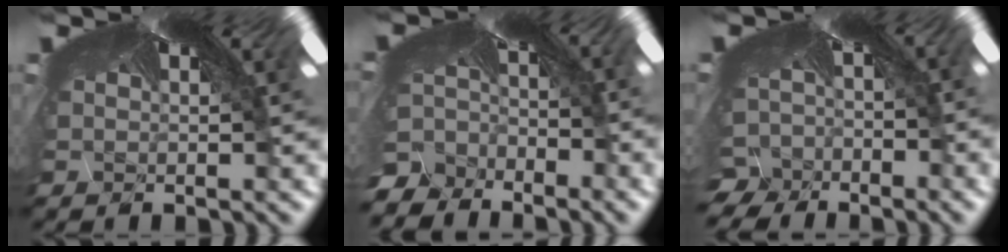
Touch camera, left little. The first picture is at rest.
{"total": 12.0, "force": [-11.7, 2.3, 0.3], "torque": [-0.017, -0.055, -0.188]}
{"total": 7.1, "force": [-6.8, 2.1, 0.8], "torque": [-0.029, -0.072, -0.087]}